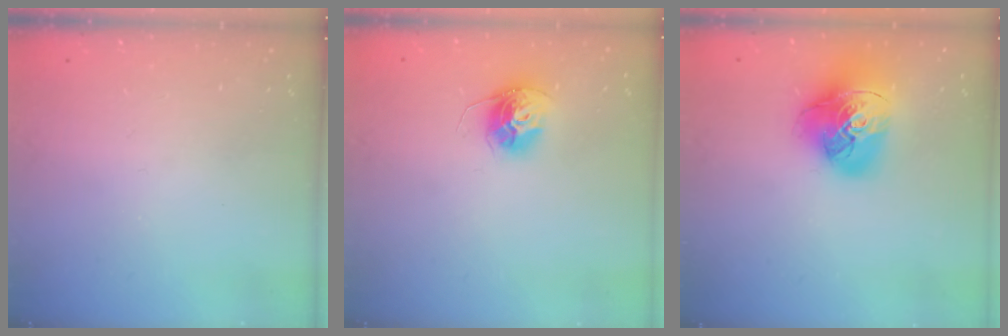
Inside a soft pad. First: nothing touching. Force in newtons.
{"total": 11.9, "press": 11.9, "slide": 1.0}
{"total": 17.3, "press": 17.2, "slide": 2.0}